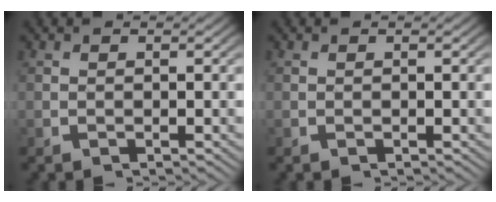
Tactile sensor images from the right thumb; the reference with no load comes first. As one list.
[{"total": 0.0}]